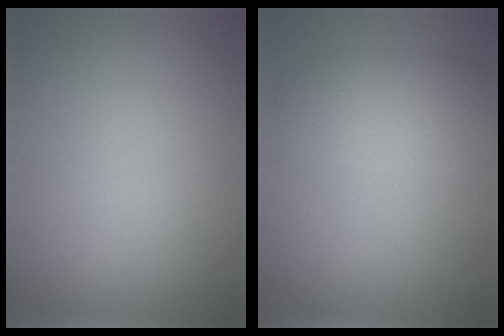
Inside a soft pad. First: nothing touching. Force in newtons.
{"total": 3.5, "press": 3.5, "slide": 0.1}